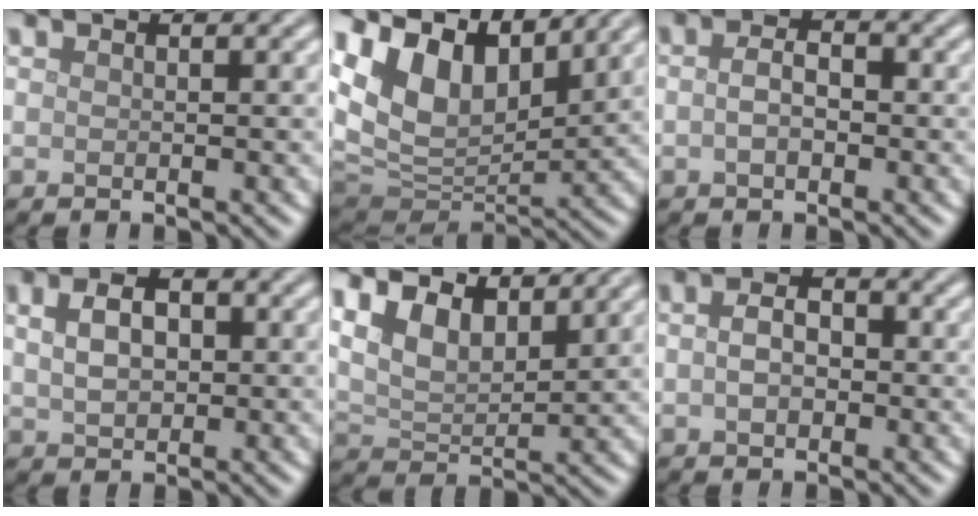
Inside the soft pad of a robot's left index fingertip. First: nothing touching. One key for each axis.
{"total": 11.3, "fx": 6.3, "fy": 6.4, "fz": 6.8, "tx": -0.146, "ty": 0.019, "tz": 0.114}
{"total": 2.2, "fx": -0.2, "fy": 1.2, "fz": 1.8, "tx": -0.036, "ty": 0.004, "tz": -0.007}
{"total": 4.1, "fx": 1.0, "fy": 2.7, "fz": 3.0, "tx": -0.056, "ty": 0.009, "tz": 0.015}
{"total": 6.9, "fx": 4.5, "fy": 3.1, "fz": 4.2, "tx": -0.088, "ty": 0.010, "tz": 0.062}
{"total": 2.7, "fx": 0.0, "fy": 1.8, "fz": 2.1, "tx": -0.042, "ty": 0.006, "tz": -0.005}